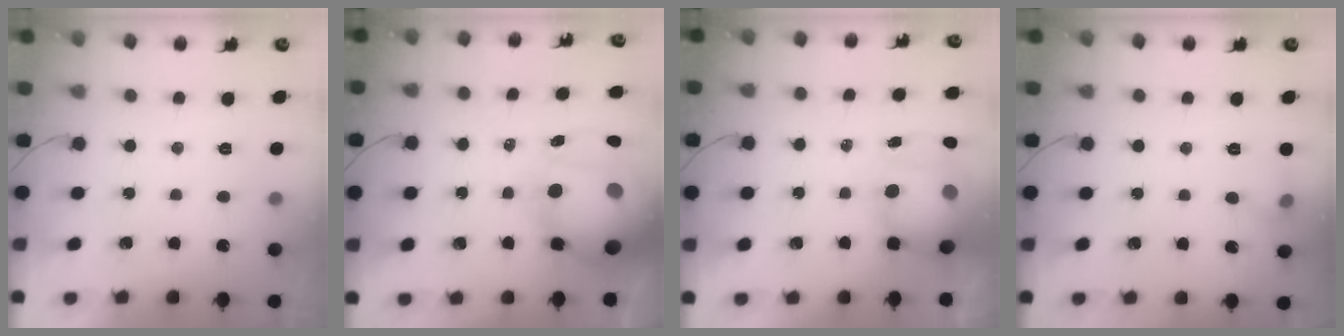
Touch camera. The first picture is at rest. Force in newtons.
{"total": 19.7, "press": 19.2, "slide": 4.4}
{"total": 11.6, "press": 11.2, "slide": 3.0}
{"total": 6.3, "press": 6.1, "slide": 1.7}